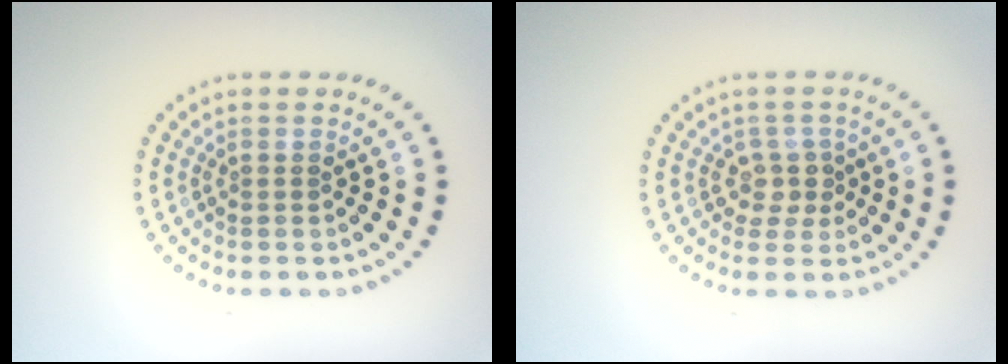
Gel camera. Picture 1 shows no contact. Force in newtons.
{"total": 2.1, "press": 1.6, "slide": 1.3}